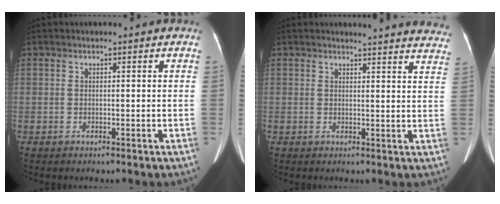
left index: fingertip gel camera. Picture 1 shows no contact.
{"total": 16.8, "force": [16.3, 1.6, 3.8], "torque": [-0.026, -0.065, 0.161]}